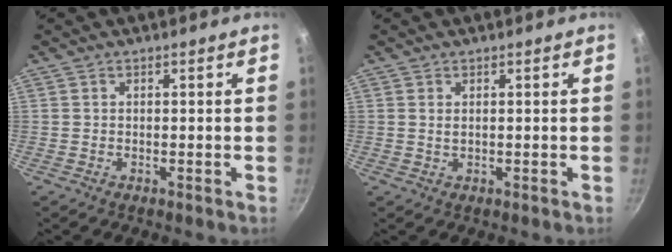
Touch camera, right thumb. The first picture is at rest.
{"total": 1.1, "force": [0.3, 0.6, 0.9], "torque": [-0.015, 0.001, 0.006]}